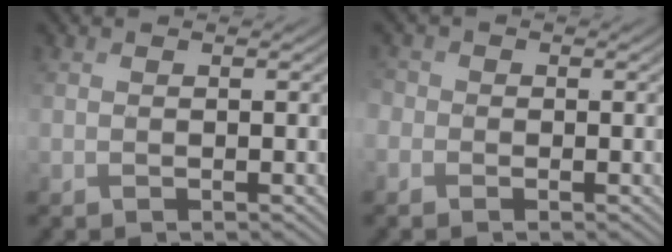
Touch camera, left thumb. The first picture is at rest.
{"total": 2.2, "force": [-0.9, 1.9, 0.5], "torque": [-0.015, 0.001, -0.027]}